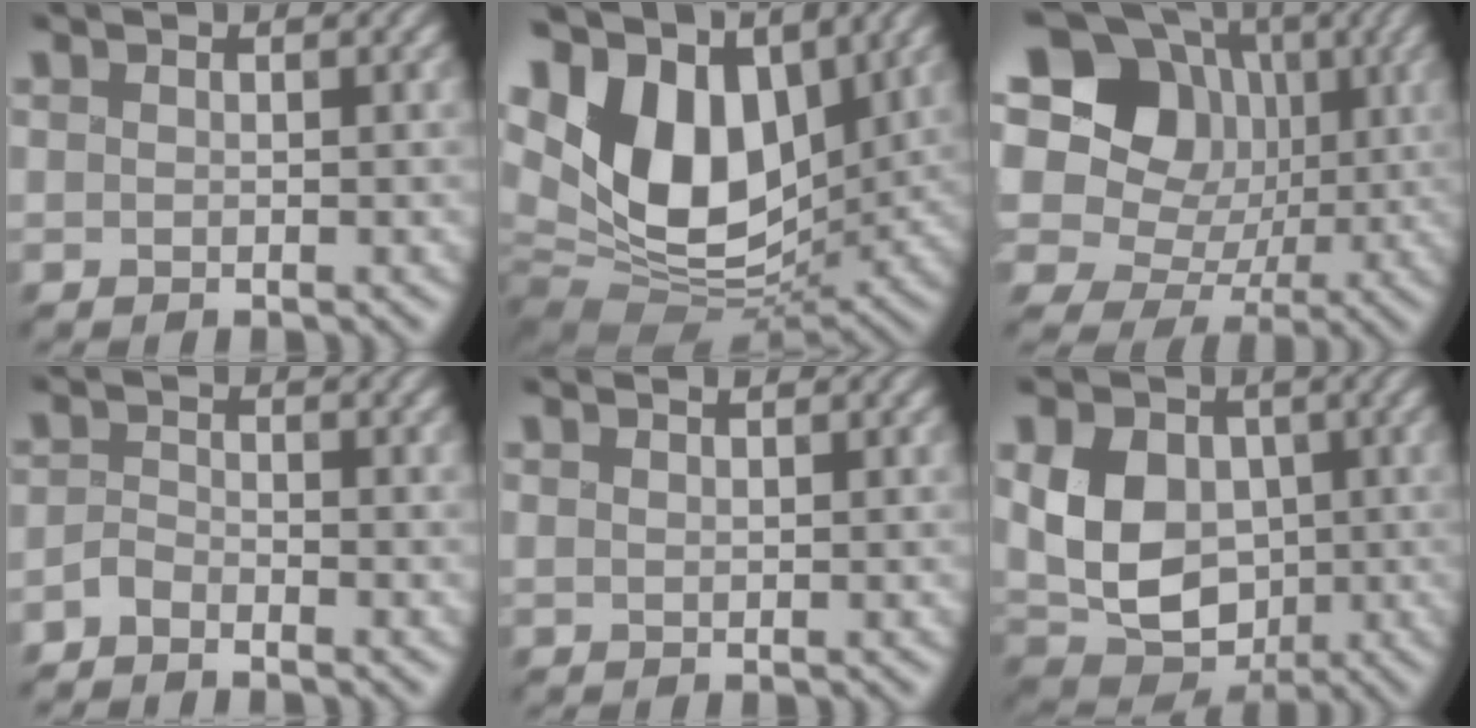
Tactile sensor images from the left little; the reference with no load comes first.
{"total": 13.4, "force": [3.0, 8.7, 9.7], "torque": [-0.195, 0.014, 0.038]}
{"total": 16.9, "force": [2.7, 14.7, 7.9], "torque": [-0.175, 0.048, 0.008]}
{"total": 1.7, "force": [-1.6, 0.3, 0.3], "torque": [-0.003, 0.005, -0.040]}
{"total": 0.9, "force": [0.5, 0.2, 0.7], "torque": [-0.010, 0.002, 0.001]}
{"total": 8.0, "force": [0.4, 6.1, 5.1], "torque": [-0.106, -0.005, -0.004]}